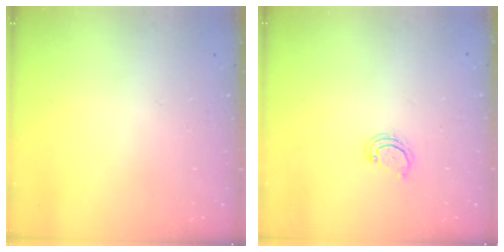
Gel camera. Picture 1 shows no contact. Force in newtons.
{"total": 2.8, "press": 2.8, "slide": 0.2}